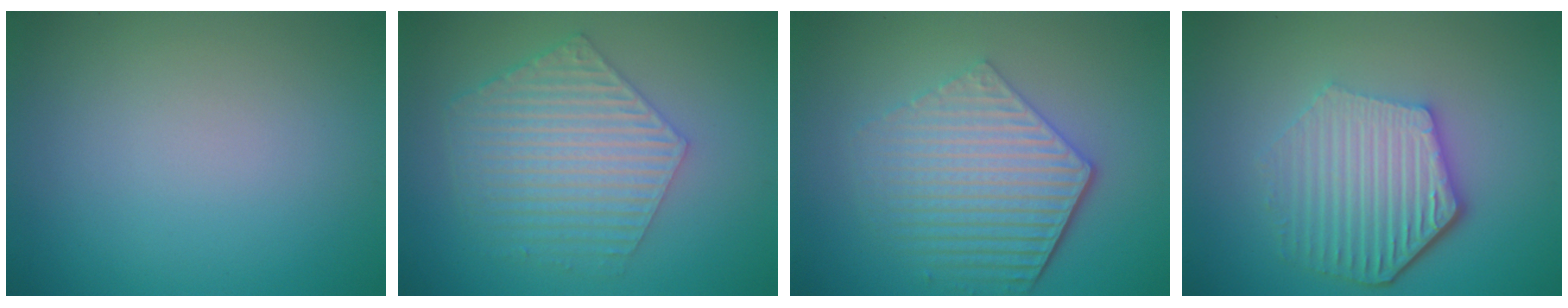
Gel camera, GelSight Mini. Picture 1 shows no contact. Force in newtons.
{"total": 5.9, "press": 4.3, "slide": 4.0}
{"total": 6.0, "press": 4.4, "slide": 4.0}
{"total": 6.1, "press": 4.6, "slide": 4.0}